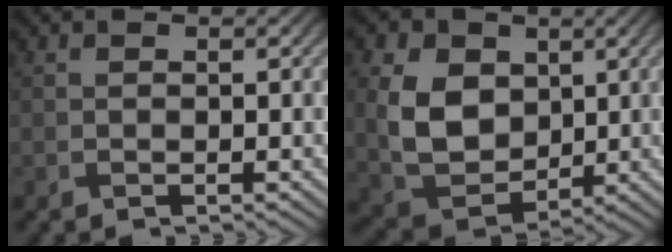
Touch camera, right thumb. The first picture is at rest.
{"total": 9.9, "force": [1.7, 7.5, 6.3], "torque": [-0.160, -0.004, 0.030]}